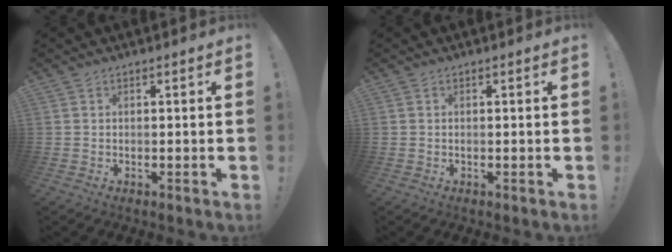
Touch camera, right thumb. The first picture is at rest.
{"total": 0.0}